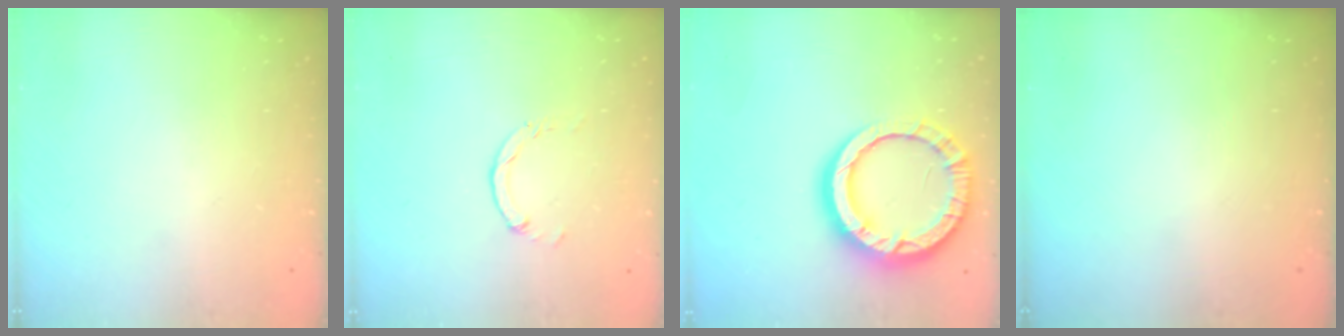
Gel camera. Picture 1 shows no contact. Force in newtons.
{"total": 1.5, "press": 1.5, "slide": 0.2}
{"total": 17.2, "press": 17.1, "slide": 1.9}
{"total": 0.0}